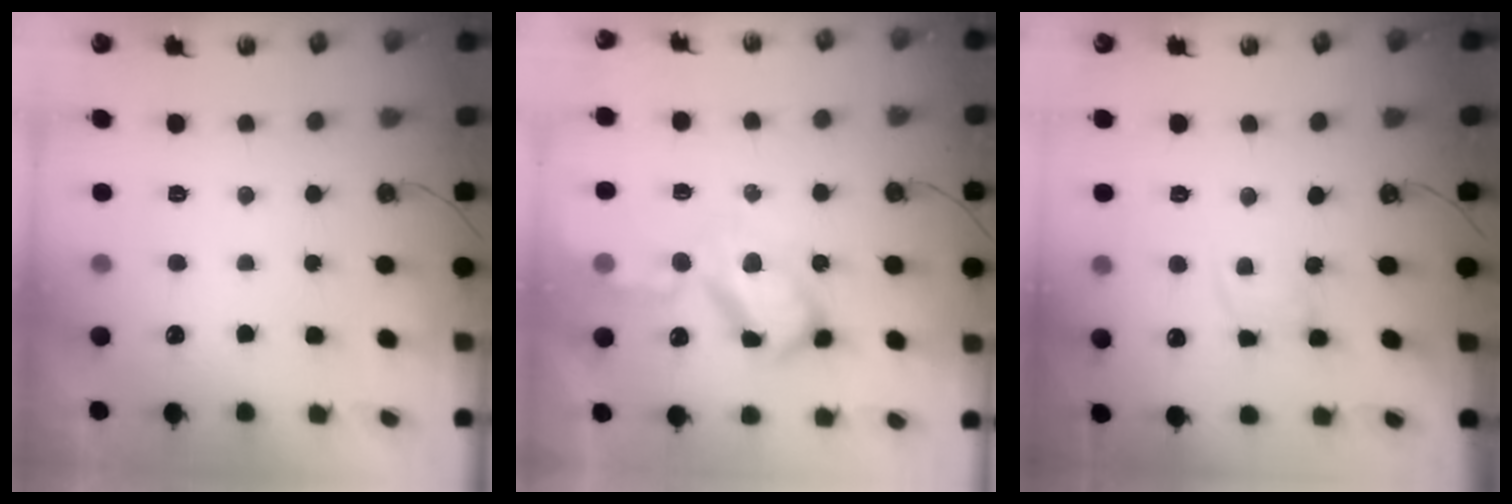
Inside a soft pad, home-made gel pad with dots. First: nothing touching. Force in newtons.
{"total": 18.1, "press": 18.0, "slide": 2.4}
{"total": 6.6, "press": 6.6, "slide": 0.3}